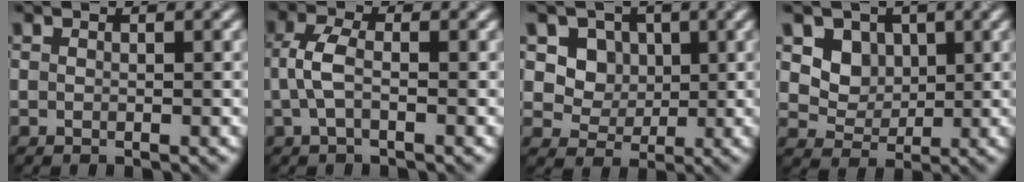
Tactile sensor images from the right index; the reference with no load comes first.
{"total": 2.7, "force": [-0.3, 1.1, 2.5], "torque": [-0.059, 0.005, -0.012]}
{"total": 6.4, "force": [2.4, 5.3, 2.6], "torque": [-0.050, -0.003, 0.043]}
{"total": 4.0, "force": [1.5, 3.4, 1.6], "torque": [-0.040, -0.021, 0.045]}